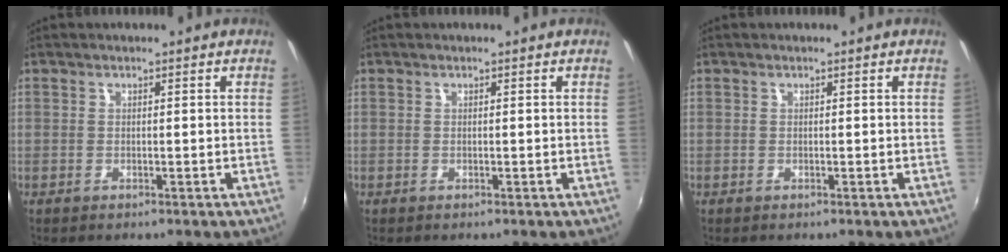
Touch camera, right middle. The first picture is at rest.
{"total": 0.0}
{"total": 0.0}